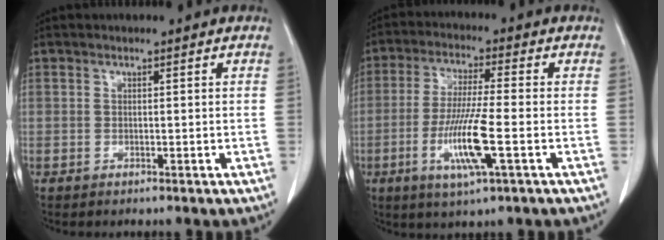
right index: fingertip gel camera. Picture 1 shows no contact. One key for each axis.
{"total": 10.0, "fx": -2.9, "fy": 0.2, "fz": 9.6, "tx": -0.185, "ty": -0.014, "tz": -0.057}